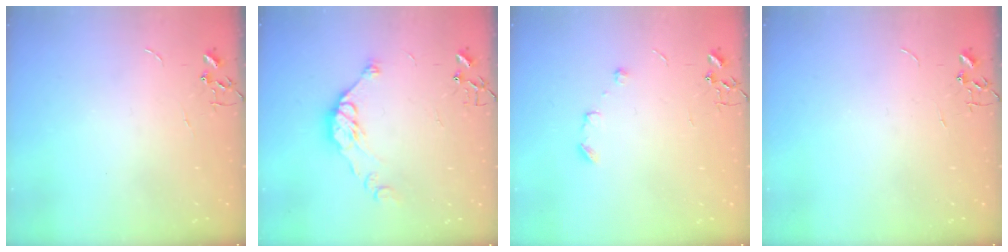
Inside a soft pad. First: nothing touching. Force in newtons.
{"total": 11.6, "press": 11.6, "slide": 0.7}
{"total": 6.5, "press": 6.4, "slide": 1.1}
{"total": 0.0}